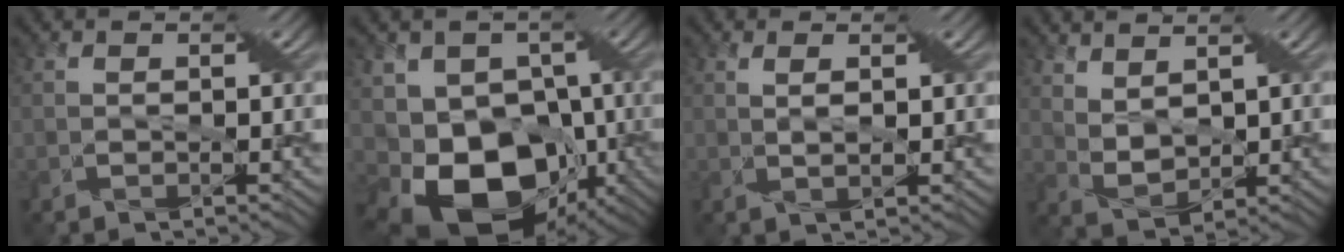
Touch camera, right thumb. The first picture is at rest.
{"total": 14.4, "force": [-5.2, 10.1, 8.8], "torque": [-0.154, -0.021, -0.083]}
{"total": 2.5, "force": [0.8, 0.1, 2.3], "torque": [-0.045, 0.003, 0.020]}
{"total": 4.3, "force": [3.0, 1.7, 2.7], "torque": [-0.074, -0.001, 0.069]}